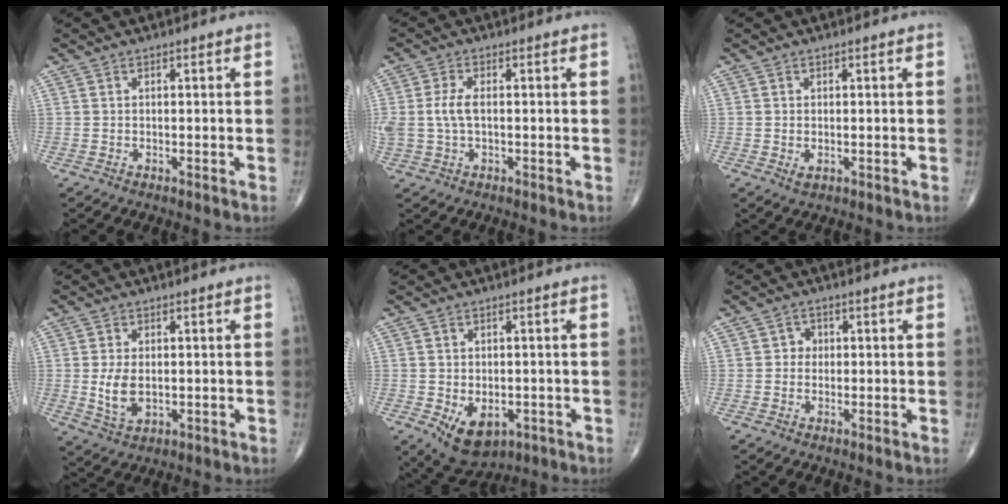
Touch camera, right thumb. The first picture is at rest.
{"total": 4.9, "force": [0.1, 2.5, 4.2], "torque": [-0.109, 0.009, 0.003]}
{"total": 1.4, "force": [-0.2, 0.9, 1.1], "torque": [-0.019, -0.003, 0.000]}
{"total": 5.9, "force": [-0.1, 3.5, 4.7], "torque": [-0.089, -0.010, 0.006]}
{"total": 8.6, "force": [-2.9, 5.5, 5.9], "torque": [-0.076, 0.001, -0.030]}
{"total": 2.1, "force": [0.1, 1.9, 0.8], "torque": [0.005, 0.006, -0.005]}